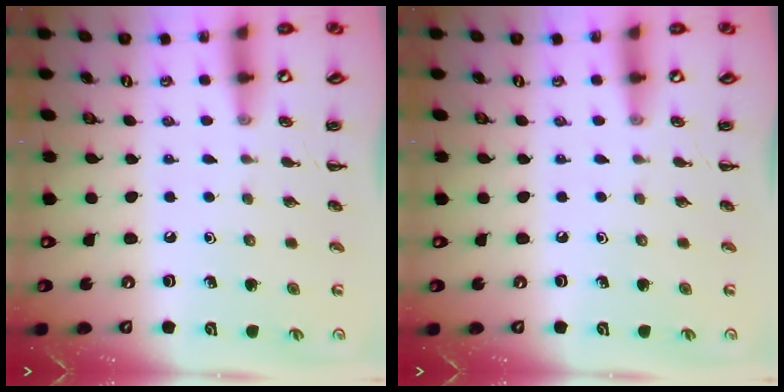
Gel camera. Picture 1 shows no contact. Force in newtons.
{"total": 0.0}